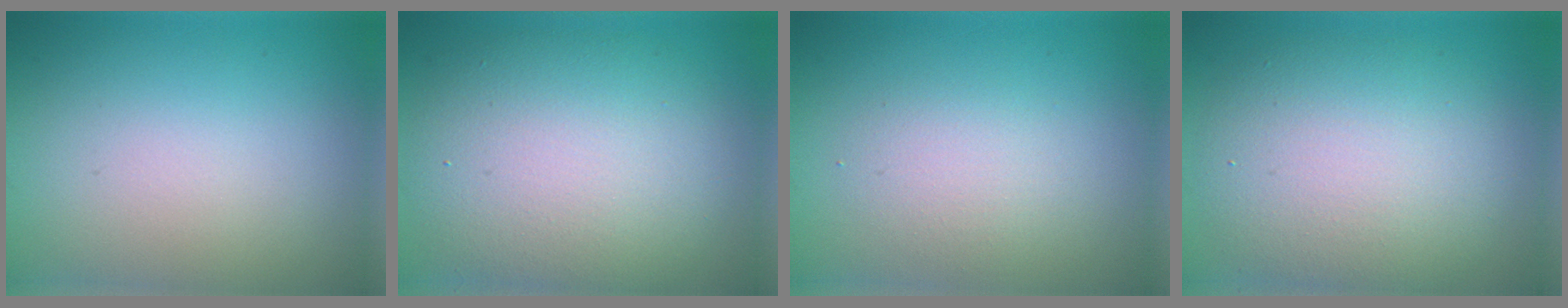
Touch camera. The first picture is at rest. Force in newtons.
{"total": 9.3, "press": 9.3, "slide": 0.3}
{"total": 5.3, "press": 5.2, "slide": 0.2}
{"total": 7.3, "press": 7.3, "slide": 0.4}